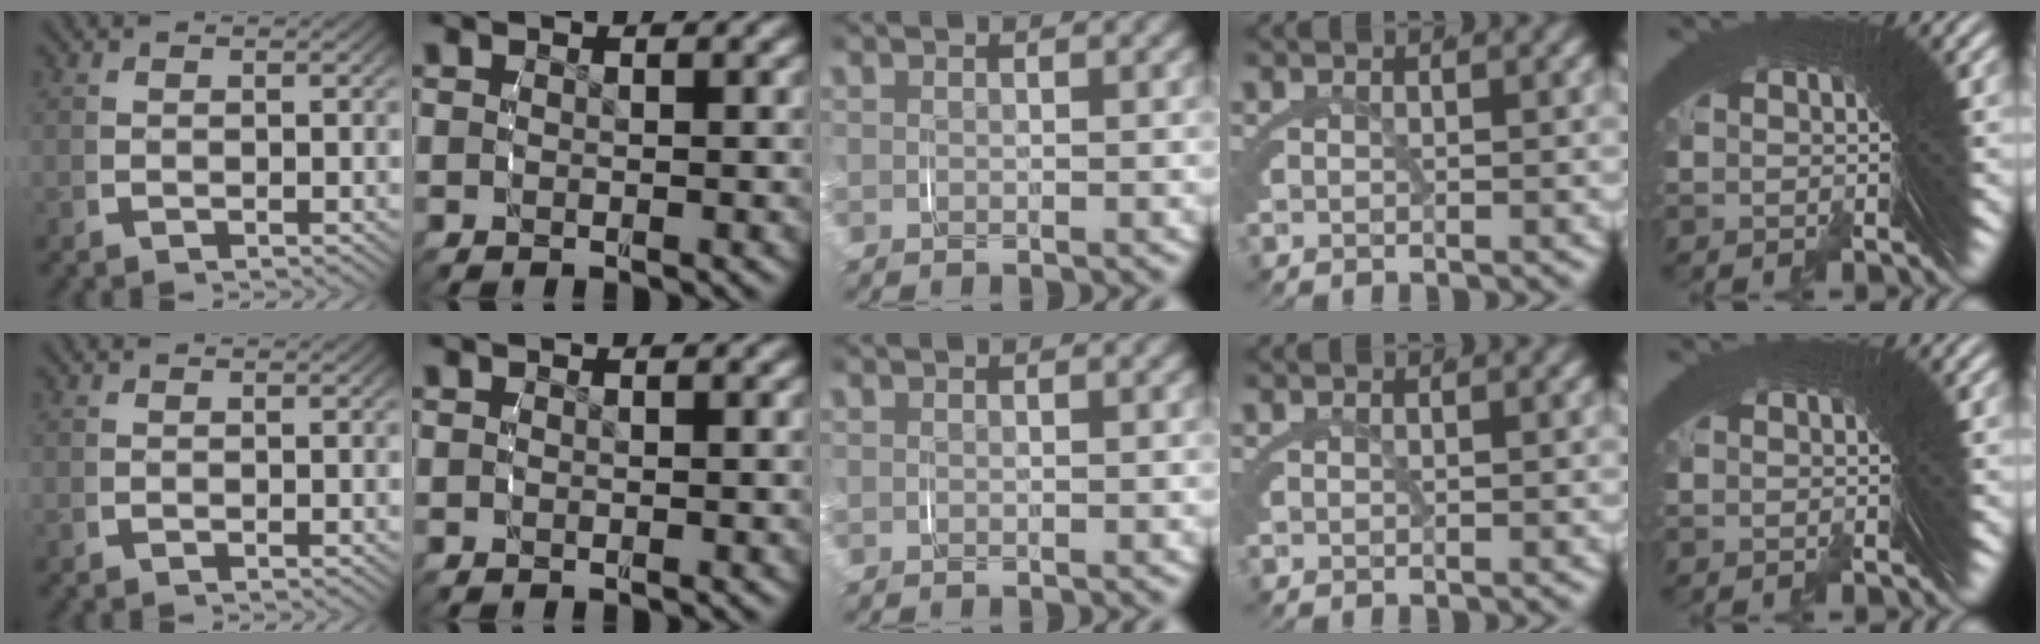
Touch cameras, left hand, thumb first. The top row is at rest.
{}